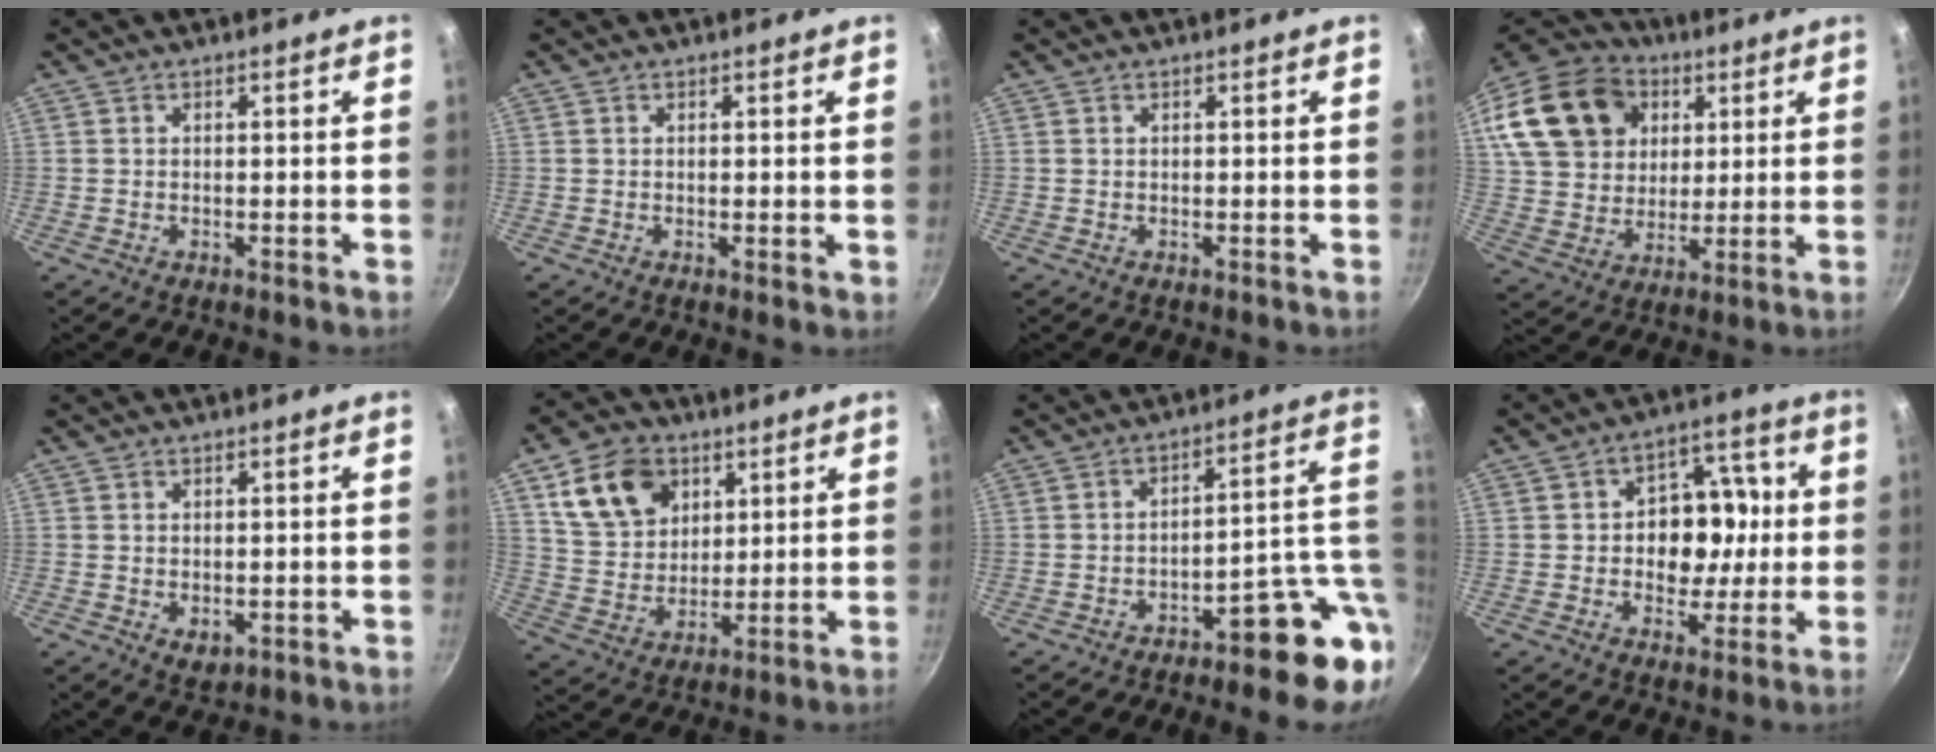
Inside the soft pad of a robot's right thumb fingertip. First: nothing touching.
{"total": 1.0, "force": [0.1, 0.3, 0.9], "torque": [-0.013, -0.002, 0.000]}
{"total": 0.0}
{"total": 23.6, "force": [8.4, 18.2, 12.5], "torque": [-0.238, 0.019, 0.154]}
{"total": 2.8, "force": [-0.3, 1.9, 2.0], "torque": [-0.031, -0.007, 0.000]}
{"total": 14.4, "force": [6.2, 10.7, 7.4], "torque": [-0.108, -0.014, 0.119]}
{"total": 11.1, "force": [-3.5, 4.0, 9.7], "torque": [-0.084, 0.037, -0.048]}
{"total": 12.7, "force": [0.1, 9.7, 8.2], "torque": [-0.068, 0.015, -0.005]}